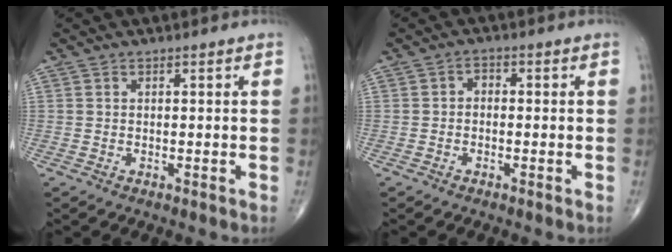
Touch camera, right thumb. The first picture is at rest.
{"total": 1.8, "force": [-0.4, 1.4, 1.2], "torque": [-0.006, 0.010, -0.015]}